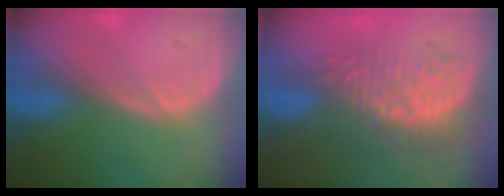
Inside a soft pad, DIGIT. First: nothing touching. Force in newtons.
{"total": 9.5, "press": 8.5, "slide": 4.3}